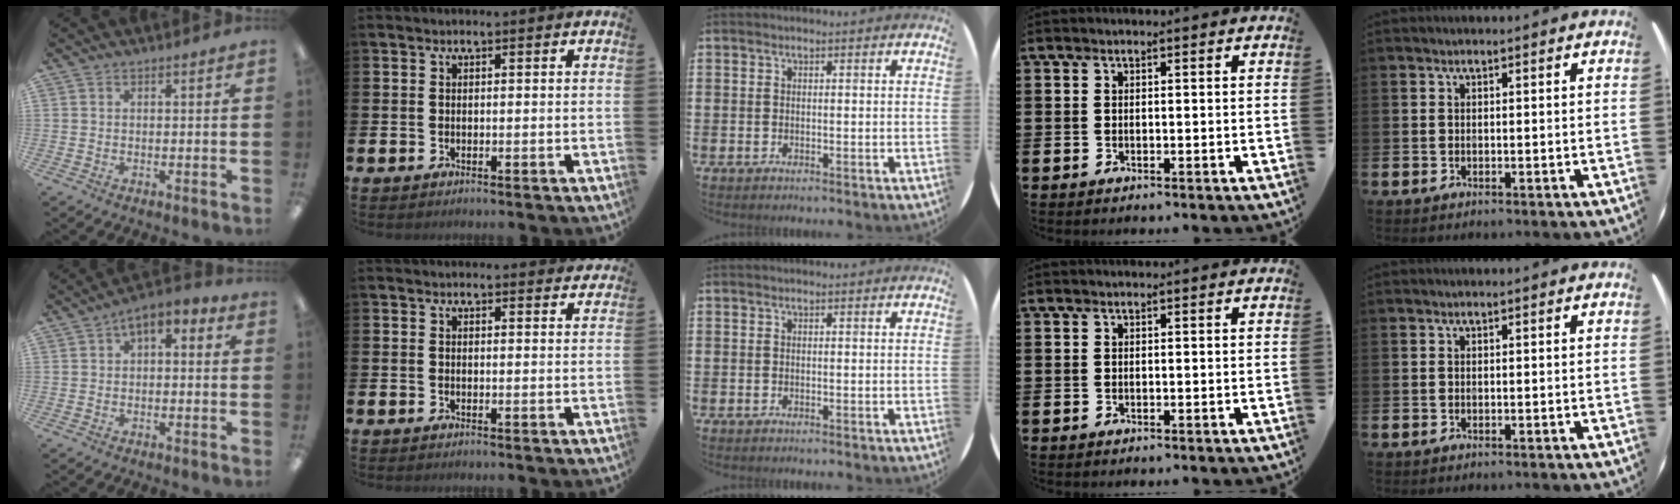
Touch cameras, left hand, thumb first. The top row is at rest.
{"thumb": {"total": 3.5, "force": [0.7, 2.4, 2.5], "torque": [-0.039, 0.002, 0.009]}, "index": {"total": 1.4, "force": [1.4, 0.3, 0.0], "torque": [0.010, -0.006, 0.023]}}